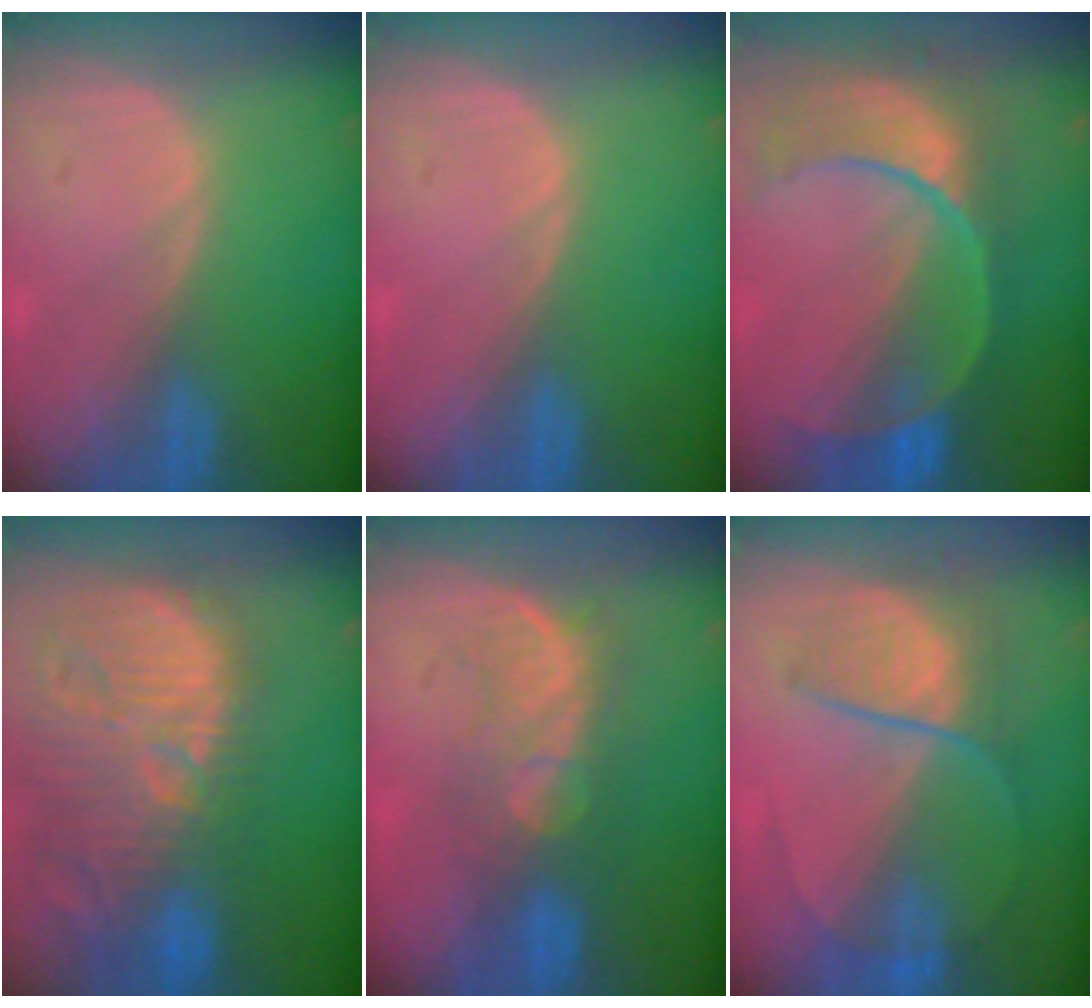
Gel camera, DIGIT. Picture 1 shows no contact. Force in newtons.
{"total": 0.0}
{"total": 10.9, "press": 9.3, "slide": 5.7}
{"total": 15.2, "press": 13.3, "slide": 7.4}
{"total": 7.7, "press": 7.4, "slide": 2.2}
{"total": 6.9, "press": 6.6, "slide": 1.7}